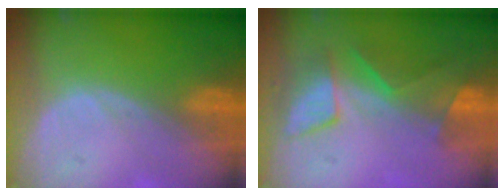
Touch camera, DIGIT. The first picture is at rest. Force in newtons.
{"total": 7.5, "press": 6.9, "slide": 3.0}